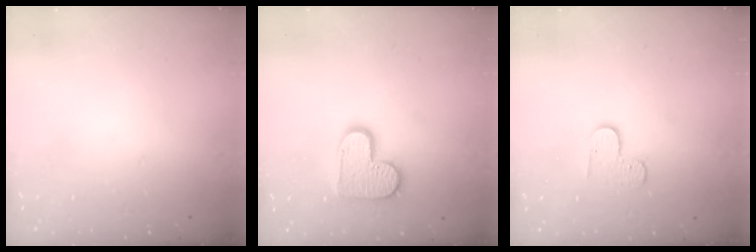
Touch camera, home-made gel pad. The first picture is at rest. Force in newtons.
{"total": 12.0, "press": 12.0, "slide": 0.7}
{"total": 3.7, "press": 3.7, "slide": 0.4}